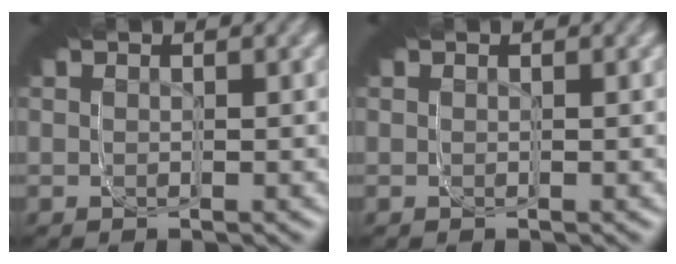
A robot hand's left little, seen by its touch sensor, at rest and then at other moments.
{"total": 0.0}